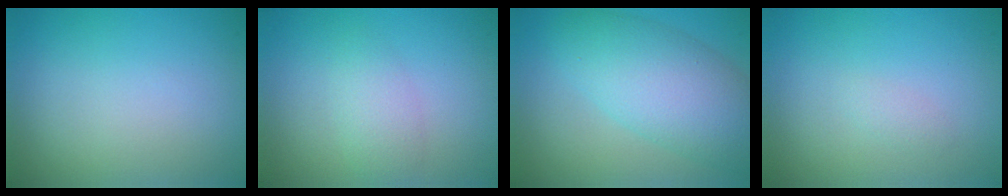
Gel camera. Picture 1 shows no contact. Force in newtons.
{"total": 2.1, "press": 2.1, "slide": 0.1}
{"total": 7.3, "press": 7.3, "slide": 0.2}
{"total": 0.7, "press": 0.7, "slide": 0.0}